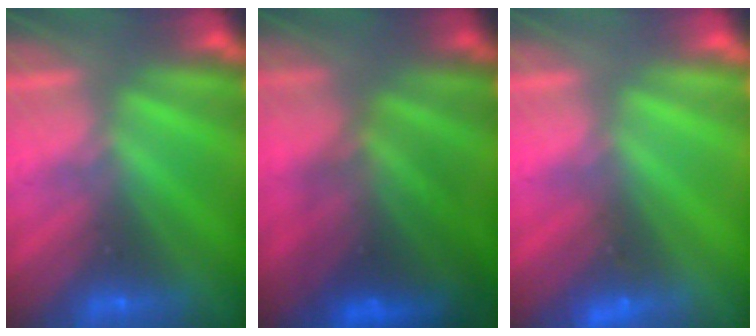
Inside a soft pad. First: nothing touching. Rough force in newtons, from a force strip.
{"total": 7.4}
{"total": 2.3}